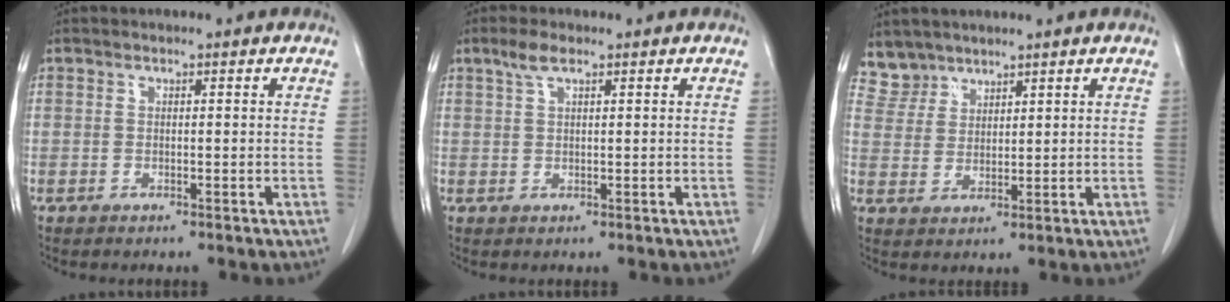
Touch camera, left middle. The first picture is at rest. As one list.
[{"total": 2.6, "force": [1.6, 0.6, 1.9], "torque": [-0.045, 0.009, 0.035]}, {"total": 3.9, "force": [3.5, 1.7, -0.7], "torque": [0.018, 0.006, 0.074]}]